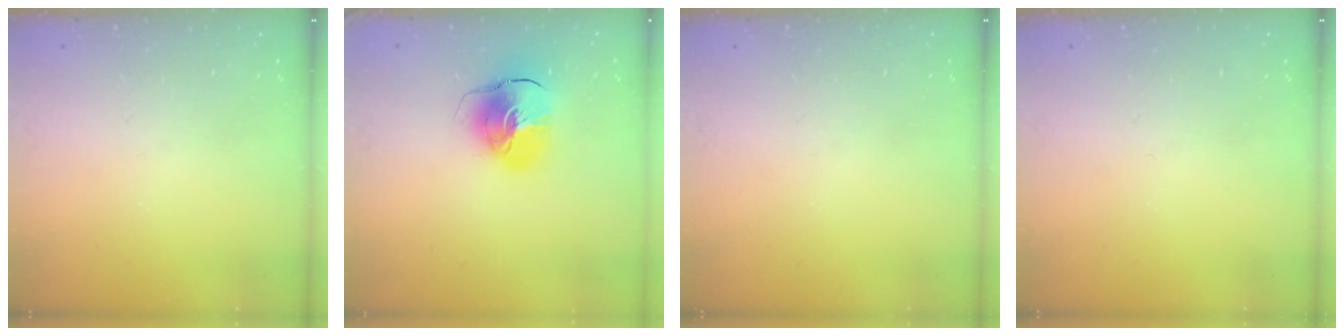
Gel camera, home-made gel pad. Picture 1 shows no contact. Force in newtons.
{"total": 11.9, "press": 11.7, "slide": 1.8}
{"total": 0.0}
{"total": 0.0}